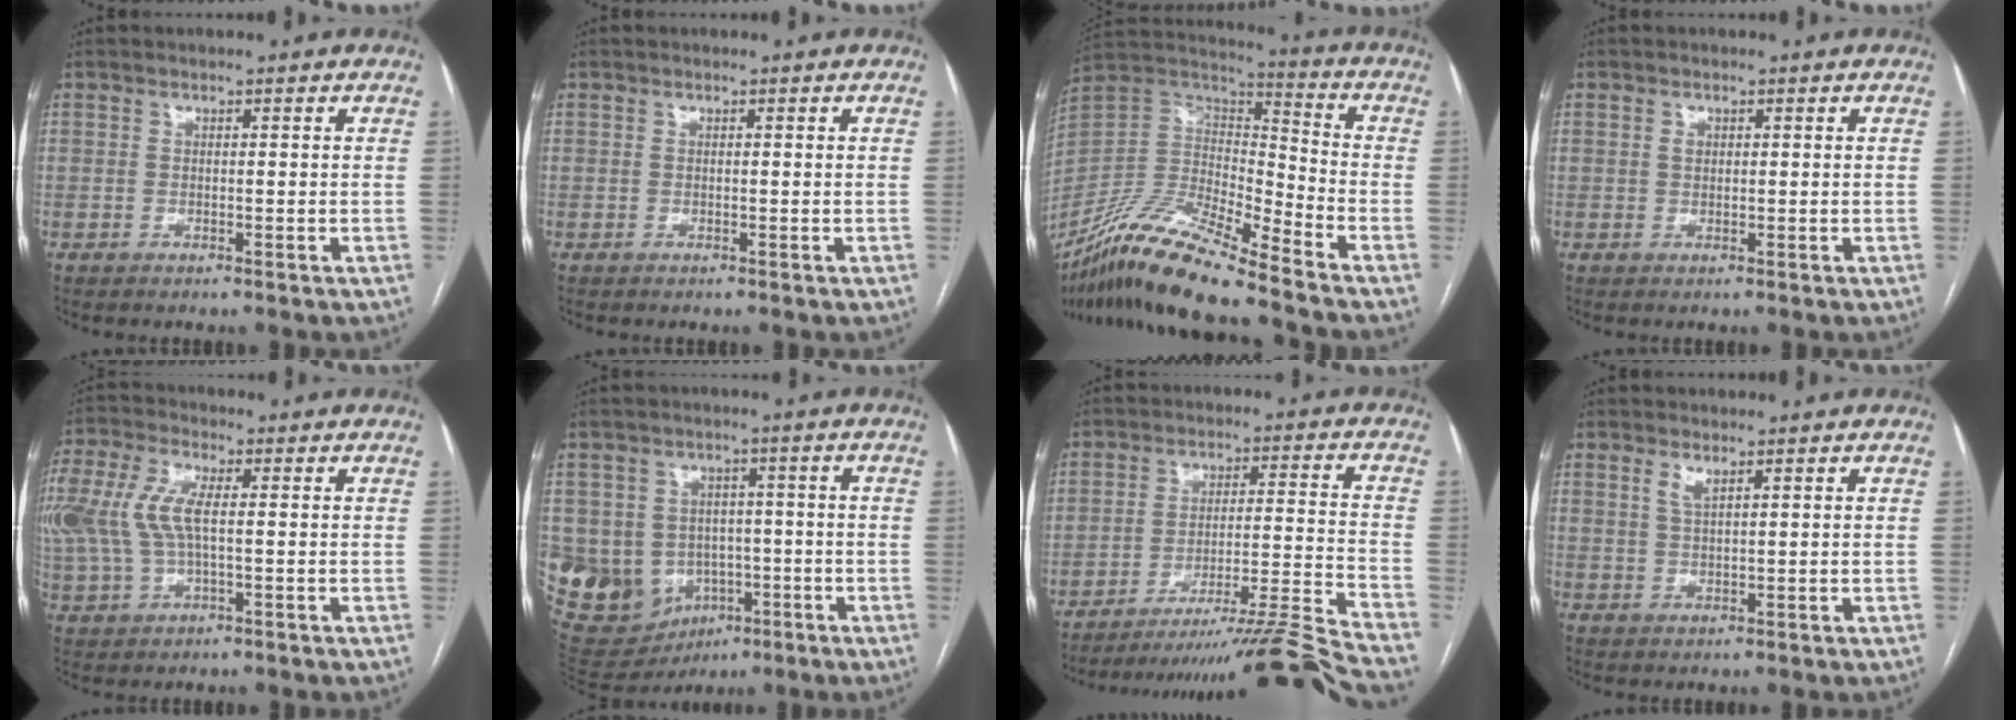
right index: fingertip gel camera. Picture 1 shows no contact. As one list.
[{"total": 0.0}, {"total": 19.2, "force": [-15.0, 1.2, 11.8], "torque": [-0.243, -0.015, -0.284]}, {"total": 1.3, "force": [0.4, 1.0, 0.8], "torque": [-0.015, 0.003, 0.007]}, {"total": 13.2, "force": [1.4, 6.3, 11.5], "torque": [-0.291, 0.014, 0.030]}, {"total": 14.9, "force": [-2.9, 13.6, 5.5], "torque": [-0.121, 0.031, -0.019]}, {"total": 20.8, "force": [-19.1, -4.9, 6.8], "torque": [-0.064, -0.024, -0.279]}, {"total": 2.0, "force": [1.2, 0.4, 1.5], "torque": [-0.034, -0.001, 0.027]}]